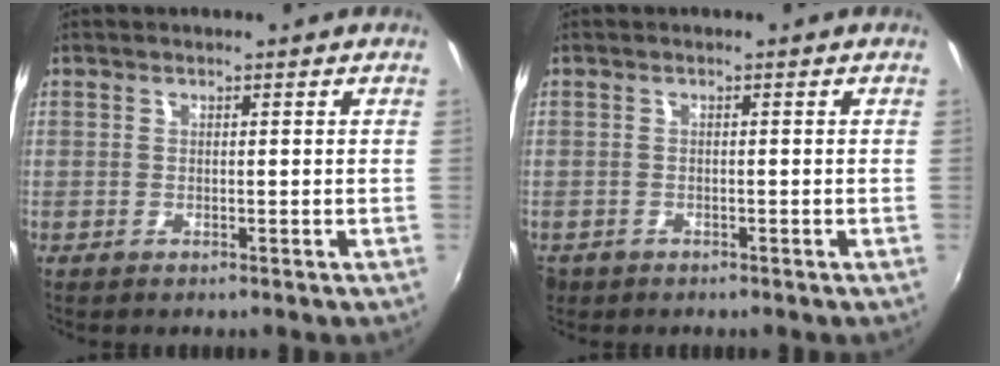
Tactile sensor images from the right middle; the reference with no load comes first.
{"total": 2.3, "force": [-1.3, 1.8, 0.7], "torque": [-0.020, -0.006, -0.021]}